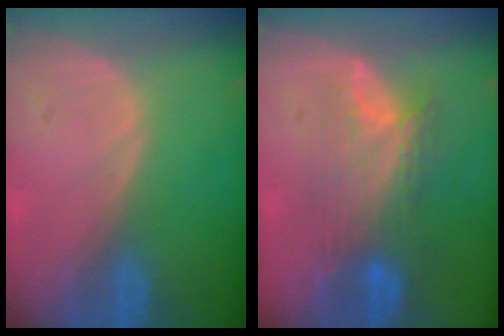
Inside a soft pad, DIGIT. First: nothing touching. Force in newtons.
{"total": 7.6, "press": 7.3, "slide": 2.2}